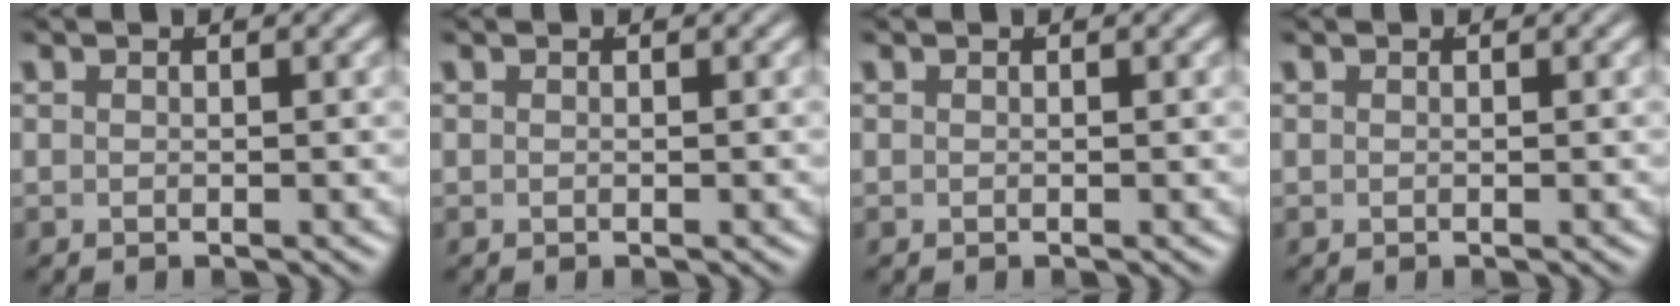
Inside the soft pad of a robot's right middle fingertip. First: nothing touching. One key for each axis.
{"total": 0.0}
{"total": 0.0}
{"total": 0.0}